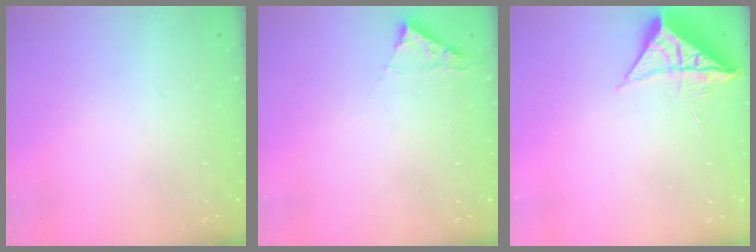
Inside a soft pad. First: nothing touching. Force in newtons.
{"total": 2.8, "press": 2.8, "slide": 0.3}
{"total": 8.6, "press": 8.6, "slide": 0.2}